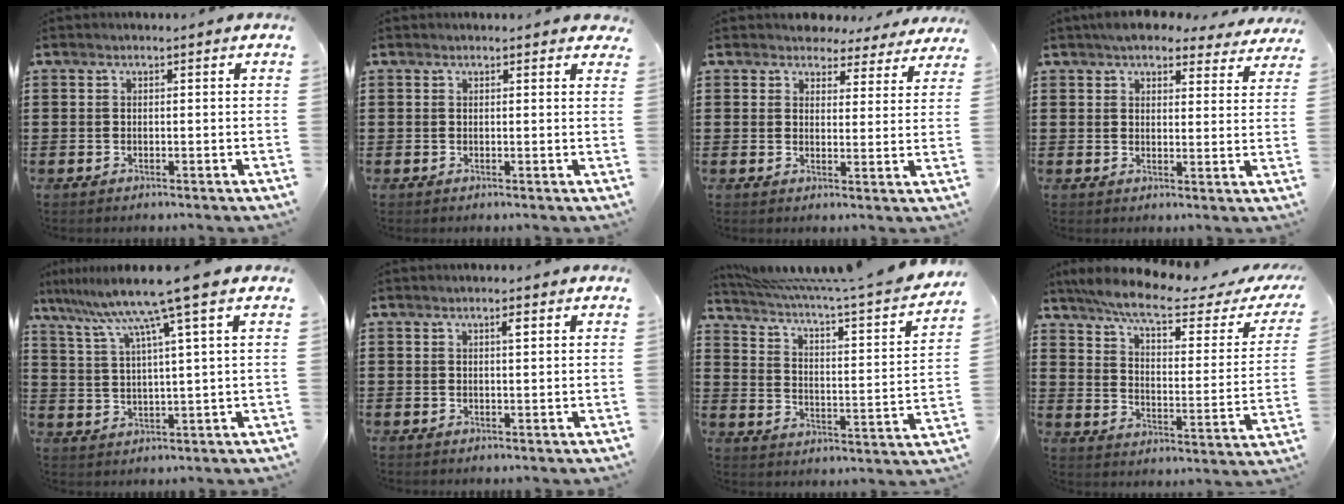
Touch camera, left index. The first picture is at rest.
{"total": 0.8, "force": [0.7, 0.2, 0.3], "torque": [0.000, 0.000, 0.011]}
{"total": 4.0, "force": [3.8, 1.2, 0.4], "torque": [-0.019, -0.014, 0.067]}
{"total": 5.3, "force": [4.7, 1.6, 1.7], "torque": [-0.042, -0.010, 0.087]}
{"total": 9.6, "force": [6.6, -1.2, 6.9], "torque": [-0.156, -0.028, 0.106]}
{"total": 1.4, "force": [0.6, 0.3, 1.3], "torque": [-0.017, -0.001, 0.007]}
{"total": 4.1, "force": [3.1, -0.4, 2.5], "torque": [-0.067, -0.039, 0.042]}
{"total": 7.6, "force": [5.9, 0.7, 4.7], "torque": [-0.111, -0.034, 0.095]}